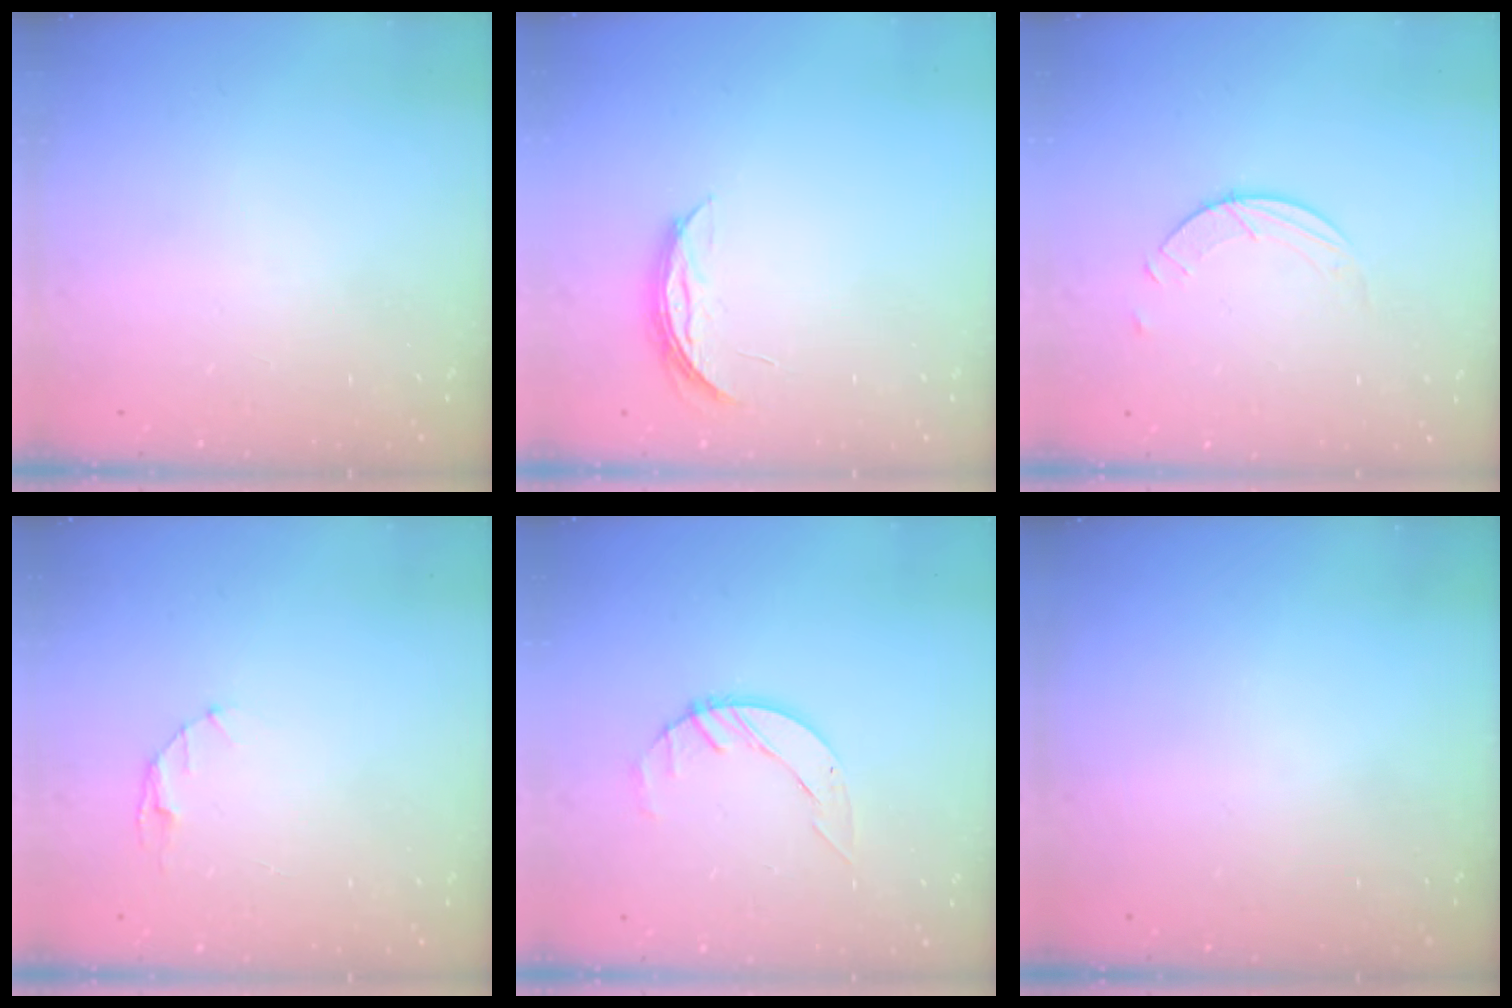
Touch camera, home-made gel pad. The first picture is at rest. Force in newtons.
{"total": 4.2, "press": 4.2, "slide": 0.5}
{"total": 2.6, "press": 2.6, "slide": 0.3}
{"total": 2.9, "press": 2.9, "slide": 0.4}
{"total": 2.7, "press": 2.7, "slide": 0.3}
{"total": 0.0}